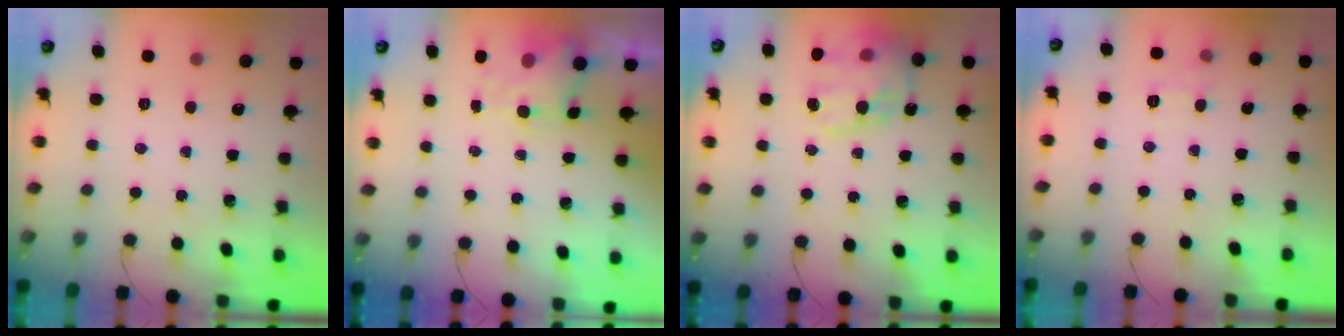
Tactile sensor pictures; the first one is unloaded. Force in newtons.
{"total": 4.4, "press": 4.3, "slide": 1.0}
{"total": 20.4, "press": 19.9, "slide": 4.4}
{"total": 5.2, "press": 4.9, "slide": 1.6}